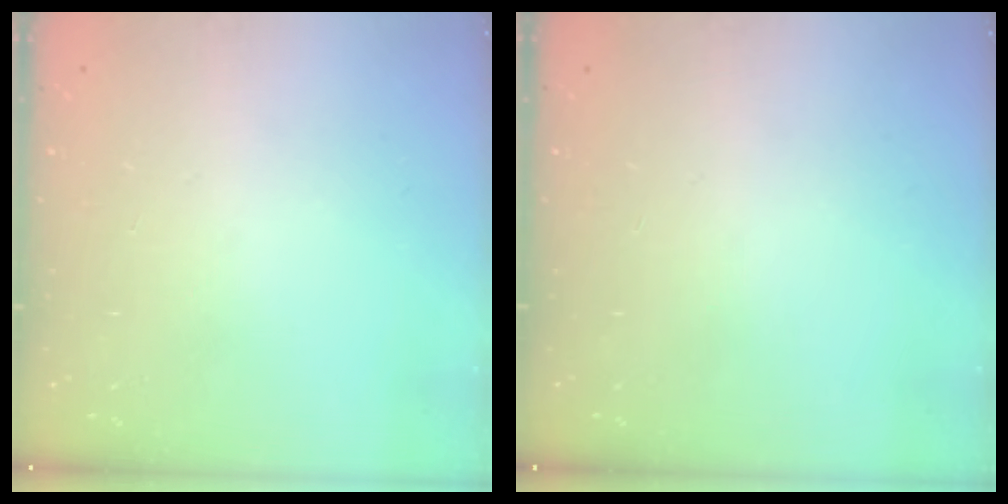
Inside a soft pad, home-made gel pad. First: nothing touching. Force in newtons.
{"total": 0.0}